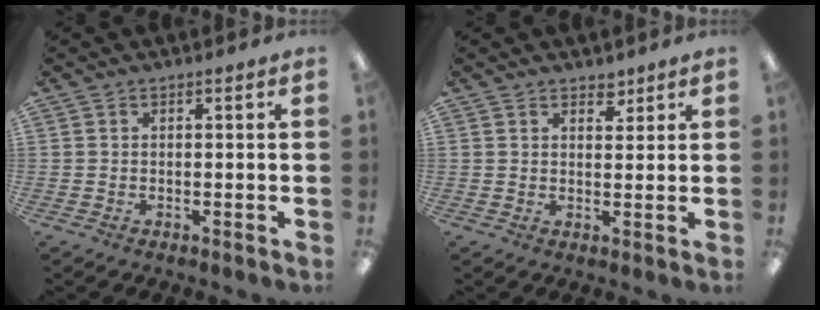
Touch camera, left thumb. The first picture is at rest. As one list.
[{"total": 2.8, "force": [2.3, 1.4, 0.8], "torque": [0.006, -0.015, 0.038]}]